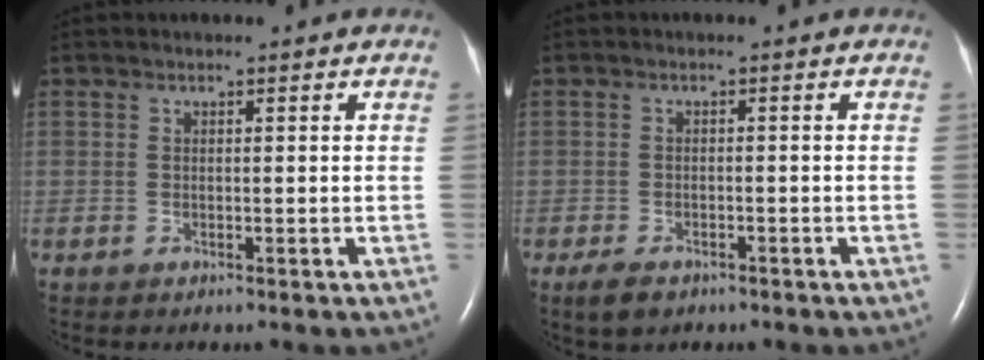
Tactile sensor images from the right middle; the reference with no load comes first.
{"total": 3.0, "force": [-2.0, 1.5, 1.6], "torque": [-0.032, -0.003, -0.028]}